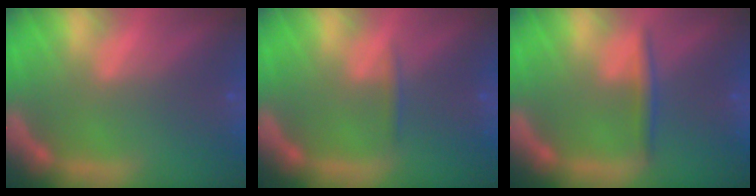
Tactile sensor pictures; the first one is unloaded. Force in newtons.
{"total": 0.9}
{"total": 1.9}